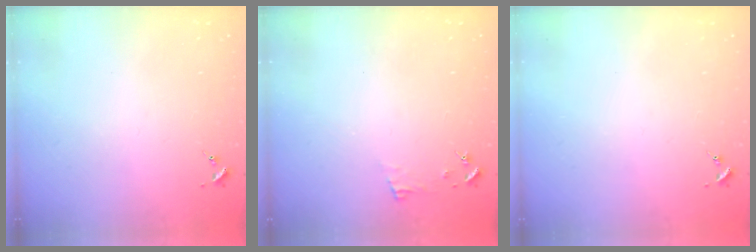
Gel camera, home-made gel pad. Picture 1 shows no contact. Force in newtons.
{"total": 4.2, "press": 4.2, "slide": 0.4}
{"total": 0.0}